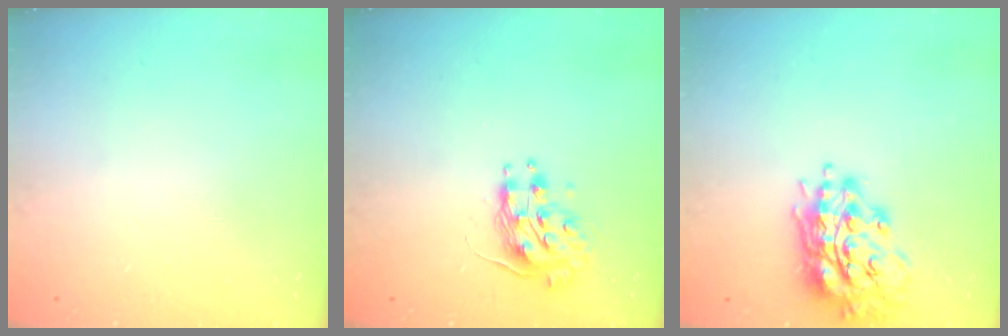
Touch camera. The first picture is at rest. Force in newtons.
{"total": 9.7, "press": 9.7, "slide": 0.8}
{"total": 16.5, "press": 16.4, "slide": 1.9}